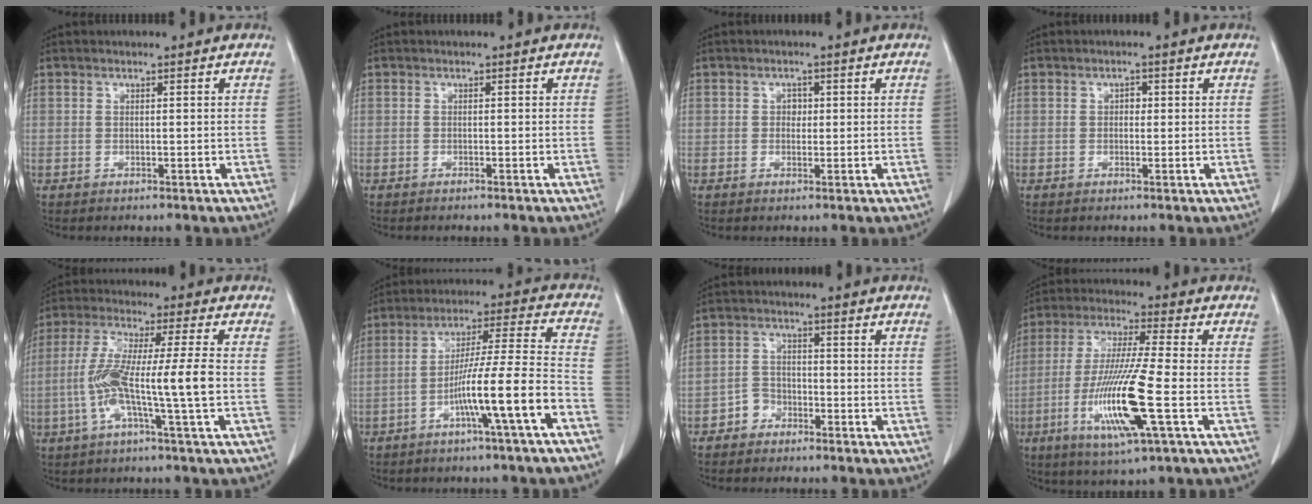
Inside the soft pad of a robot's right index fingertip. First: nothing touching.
{"total": 0.7, "force": [-0.6, 0.0, 0.4], "torque": [-0.010, -0.001, -0.009]}
{"total": 1.4, "force": [0.1, 1.1, 0.8], "torque": [-0.008, 0.004, 0.000]}
{"total": 1.1, "force": [0.1, 0.8, 0.8], "torque": [-0.007, 0.004, -0.001]}
{"total": 10.8, "force": [-2.2, -0.4, 10.5], "torque": [-0.209, 0.008, -0.048]}
{"total": 12.2, "force": [-5.6, -1.1, 10.8], "torque": [-0.185, 0.012, -0.094]}
{"total": 3.3, "force": [-2.2, 2.4, 0.7], "torque": [-0.010, 0.011, -0.045]}
{"total": 14.6, "force": [-4.4, 0.3, 13.9], "torque": [-0.283, -0.022, -0.085]}